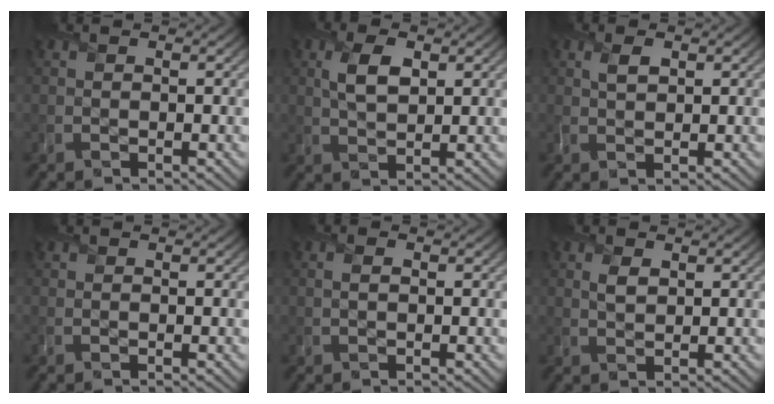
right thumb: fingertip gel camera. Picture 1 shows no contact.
{"total": 4.2, "force": [1.5, 2.2, 3.2], "torque": [-0.076, 0.004, 0.028]}
{"total": 1.5, "force": [1.2, 0.5, 0.8], "torque": [-0.015, 0.003, 0.024]}
{"total": 0.0}
{"total": 0.6, "force": [0.1, 0.3, 0.5], "torque": [-0.012, 0.001, 0.001]}
{"total": 1.6, "force": [0.8, 0.9, 1.1], "torque": [-0.026, -0.002, 0.016]}